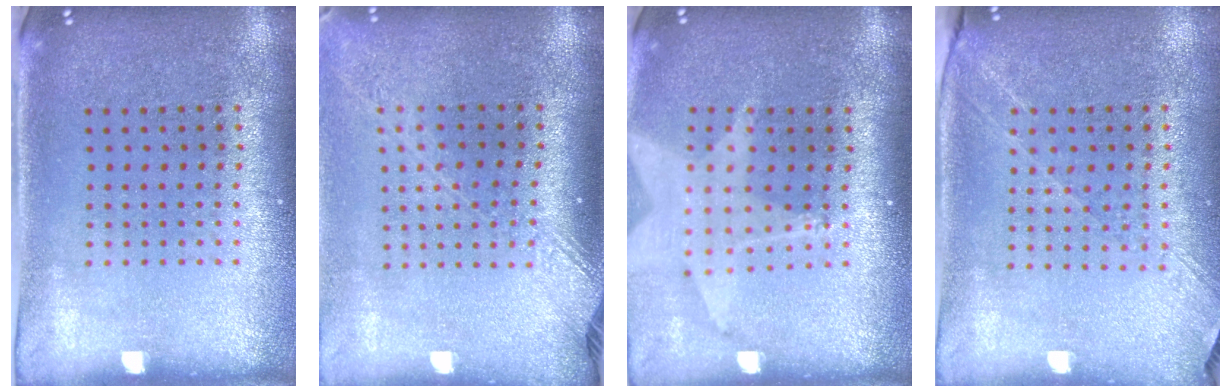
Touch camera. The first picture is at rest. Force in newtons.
{"total": 2.1, "press": 1.6, "slide": 1.4}
{"total": 1.9, "press": 1.5, "slide": 1.2}
{"total": 1.3, "press": 1.2, "slide": 0.5}